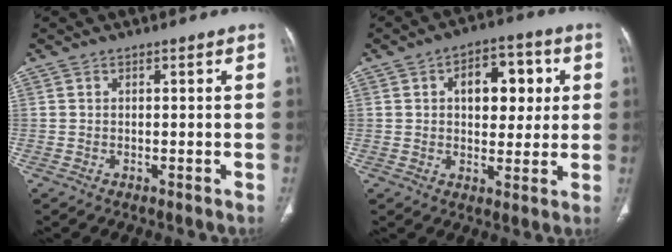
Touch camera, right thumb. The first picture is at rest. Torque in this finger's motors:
{"motor_torque": [0.48, 1.95, 0.54, -0.17, 0.01]}